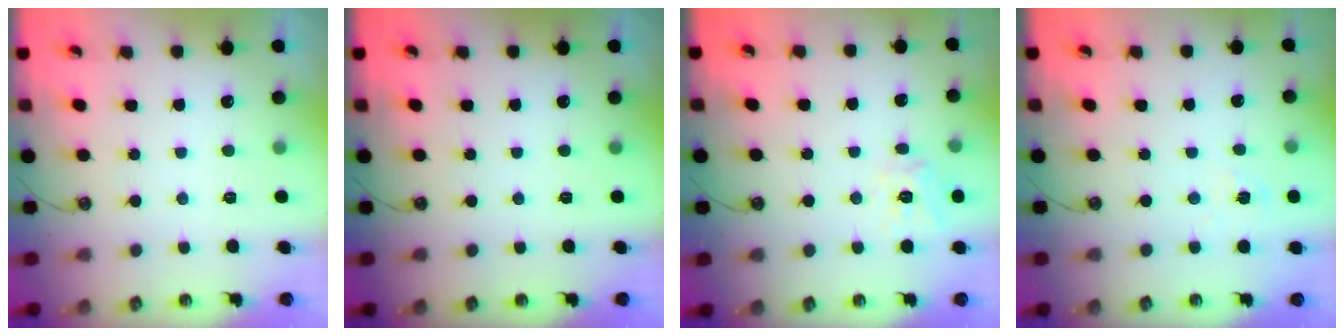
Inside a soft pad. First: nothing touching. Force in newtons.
{"total": 0.0}
{"total": 11.3, "press": 11.3, "slide": 1.1}
{"total": 5.6, "press": 5.6, "slide": 0.4}